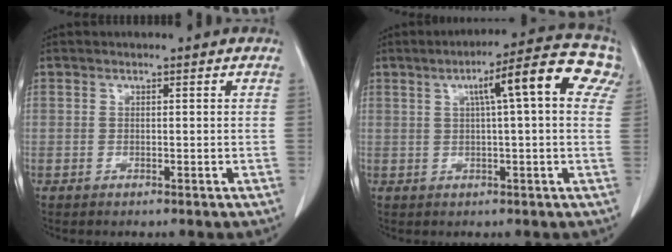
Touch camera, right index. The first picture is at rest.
{"total": 11.9, "force": [3.9, 1.2, 11.2], "torque": [-0.154, 0.035, 0.042]}